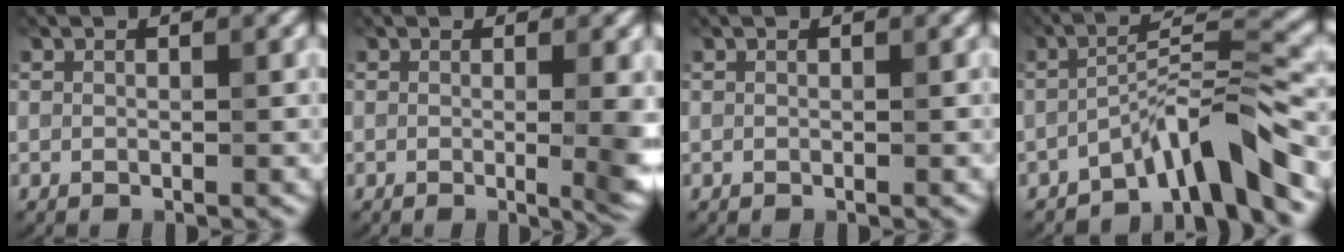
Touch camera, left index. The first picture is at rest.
{"total": 5.2, "force": [-0.2, 2.0, 4.8], "torque": [-0.034, -0.005, -0.003]}
{"total": 0.0}
{"total": 6.3, "force": [-4.5, 0.7, 4.3], "torque": [-0.066, 0.015, -0.088]}